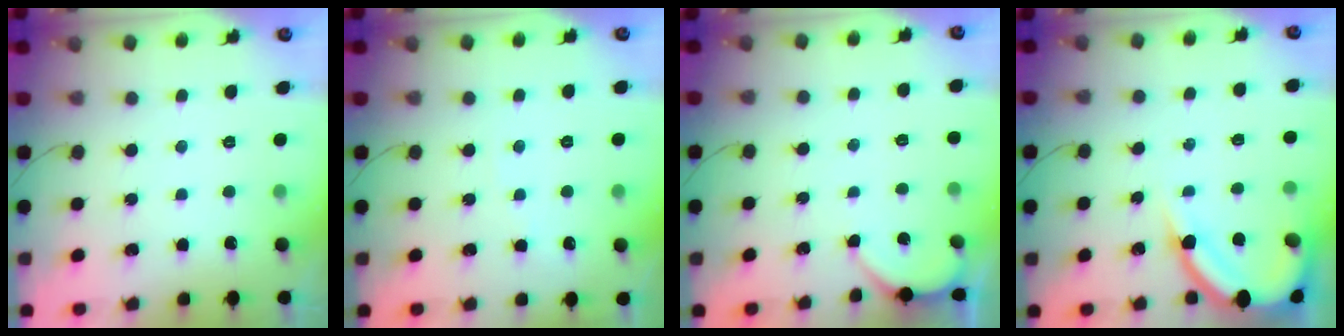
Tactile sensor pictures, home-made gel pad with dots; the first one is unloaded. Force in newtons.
{"total": 2.3, "press": 2.3, "slide": 0.4}
{"total": 2.4, "press": 2.3, "slide": 0.3}
{"total": 10.6, "press": 10.6, "slide": 0.8}